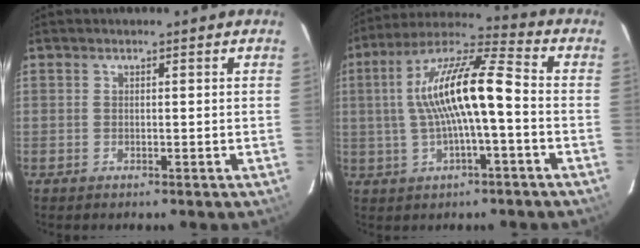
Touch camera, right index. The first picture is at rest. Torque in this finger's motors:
{"motor_torque": [0.78, -0.03, 1.05, 0.21]}